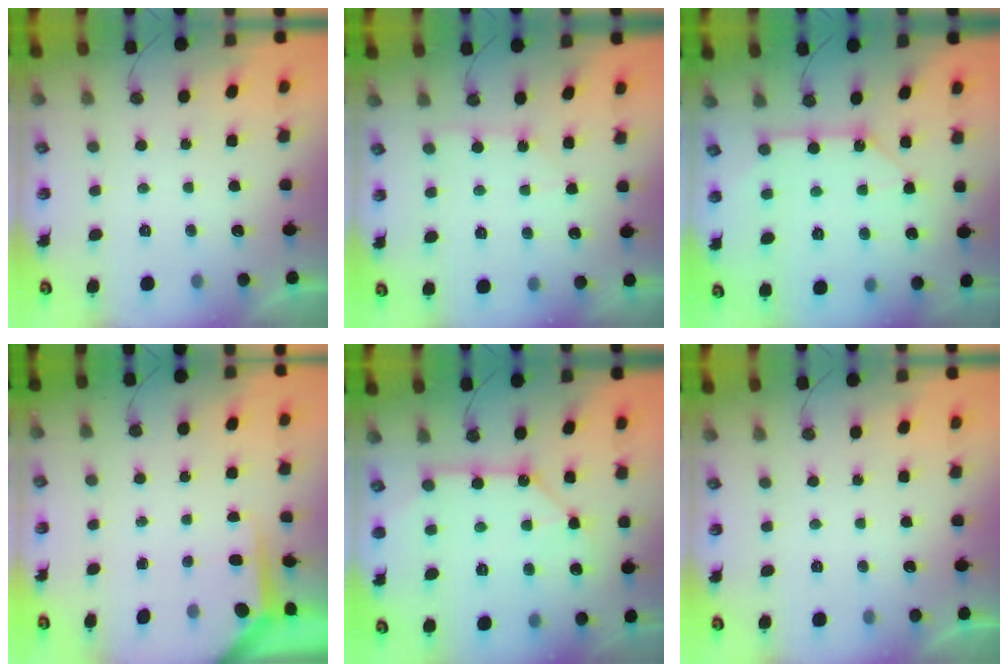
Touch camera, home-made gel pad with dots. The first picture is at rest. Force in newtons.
{"total": 3.9, "press": 3.9, "slide": 0.5}
{"total": 10.4, "press": 10.4, "slide": 0.9}
{"total": 4.0, "press": 4.0, "slide": 0.2}
{"total": 12.6, "press": 12.5, "slide": 1.2}
{"total": 0.0}